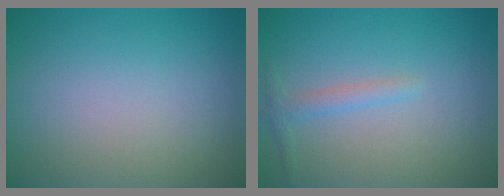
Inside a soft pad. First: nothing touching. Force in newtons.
{"total": 1.4, "press": 1.4, "slide": 0.1}